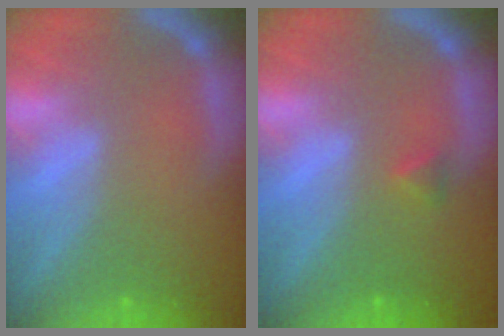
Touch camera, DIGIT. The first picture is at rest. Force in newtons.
{"total": 0.9}